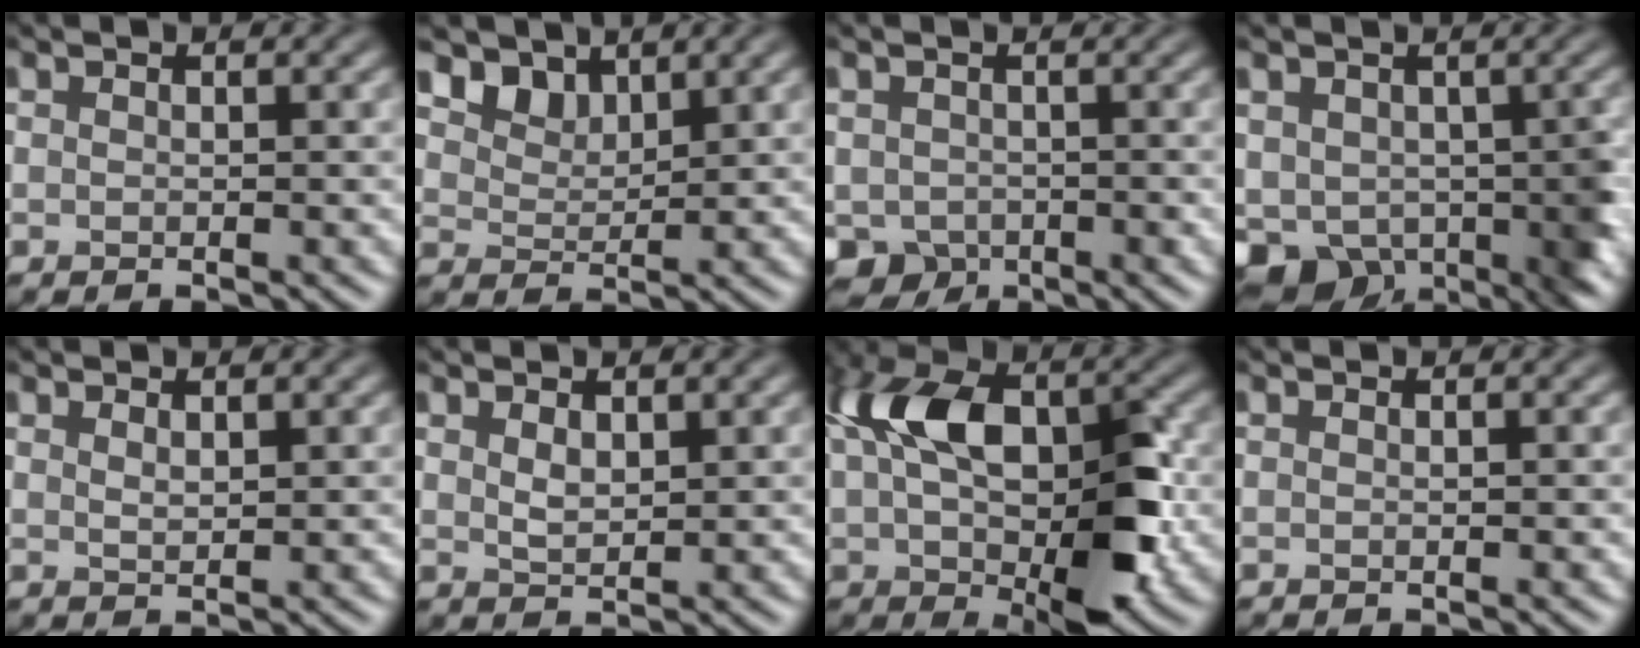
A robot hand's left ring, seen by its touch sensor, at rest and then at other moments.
{"total": 3.5, "force": [2.3, 2.1, 1.6], "torque": [-0.039, -0.017, 0.040]}
{"total": 4.0, "force": [-1.4, 3.5, 1.5], "torque": [-0.023, -0.004, -0.026]}
{"total": 7.9, "force": [-2.4, 5.8, 4.9], "torque": [-0.064, -0.020, -0.053]}
{"total": 0.9, "force": [0.7, 0.1, 0.5], "torque": [-0.004, -0.001, 0.011]}
{"total": 1.3, "force": [0.6, 0.6, 1.0], "torque": [-0.018, -0.005, 0.010]}
{"total": 12.2, "force": [0.1, 6.9, 10.1], "torque": [-0.174, 0.004, -0.002]}
{"total": 0.0}